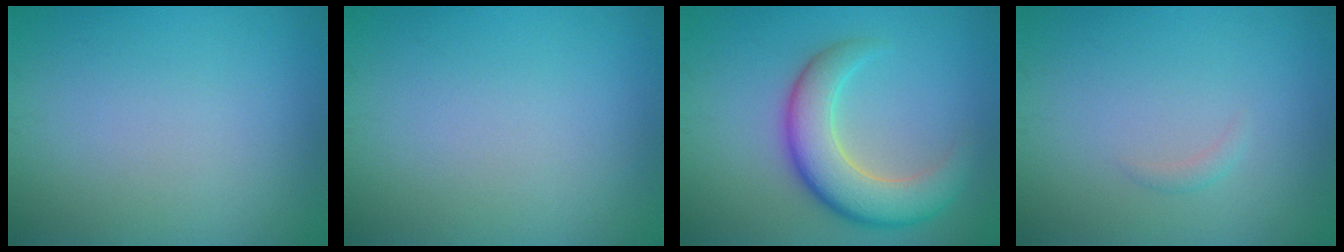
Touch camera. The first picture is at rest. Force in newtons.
{"total": 0.0}
{"total": 6.6, "press": 6.5, "slide": 0.5}
{"total": 0.7, "press": 0.7, "slide": 0.0}